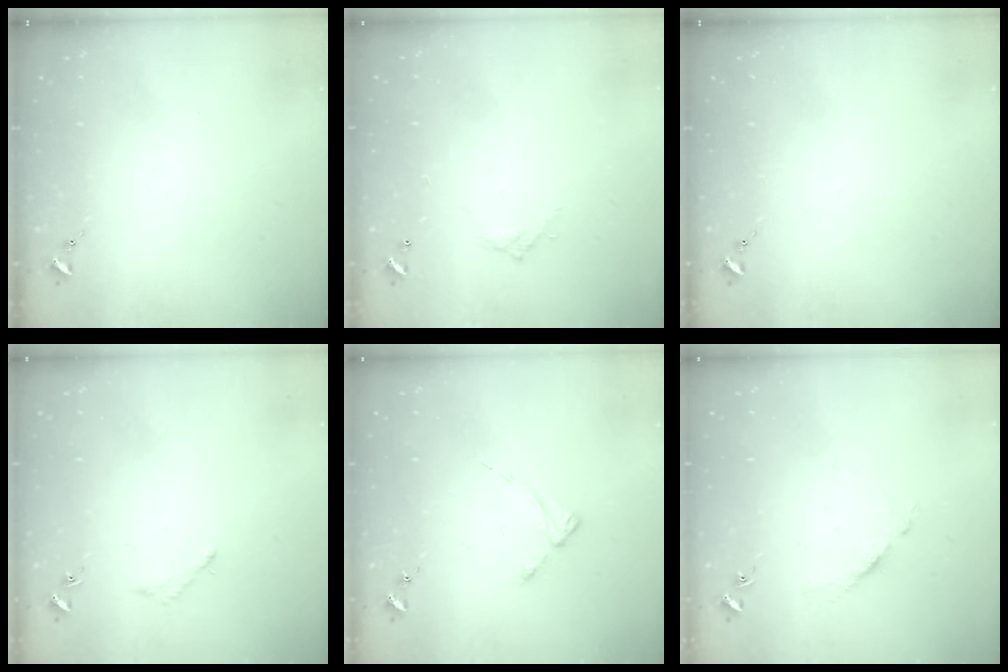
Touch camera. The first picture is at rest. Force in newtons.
{"total": 4.9, "press": 4.9, "slide": 0.3}
{"total": 0.0}
{"total": 2.0, "press": 2.0, "slide": 0.2}
{"total": 2.5, "press": 2.5, "slide": 0.3}
{"total": 3.3, "press": 3.3, "slide": 0.4}